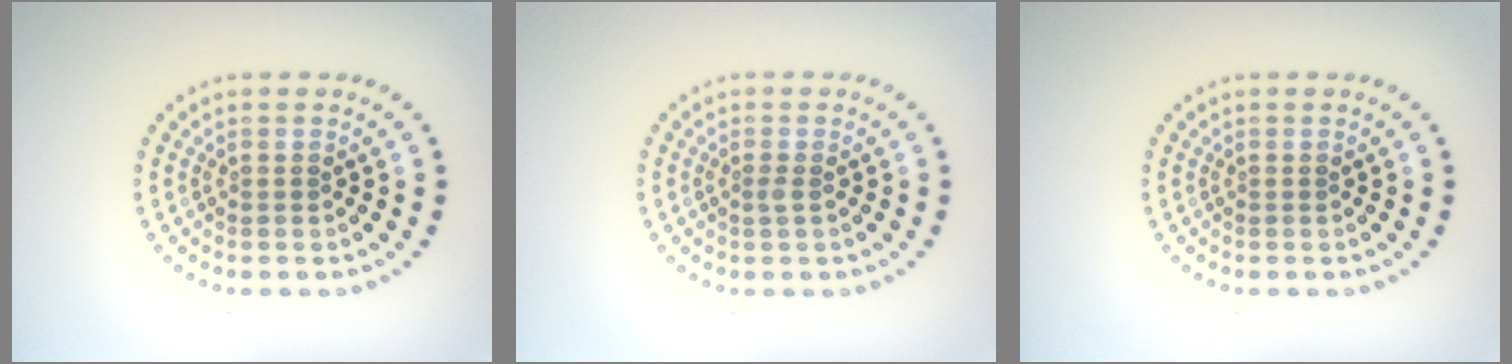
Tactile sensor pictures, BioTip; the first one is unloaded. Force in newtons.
{"total": 0.6, "press": 0.4, "slide": 0.3}
{"total": 0.0}